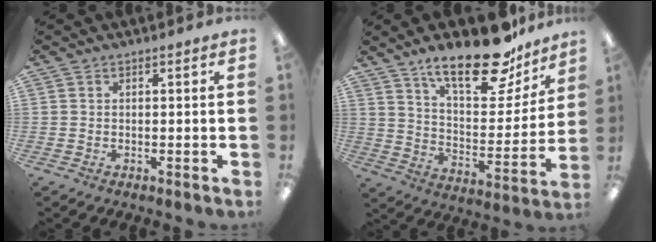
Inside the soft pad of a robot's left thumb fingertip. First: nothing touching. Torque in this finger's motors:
{"motor_torque": [0.46, 0.18, 1.45, -1.33, 0.27]}